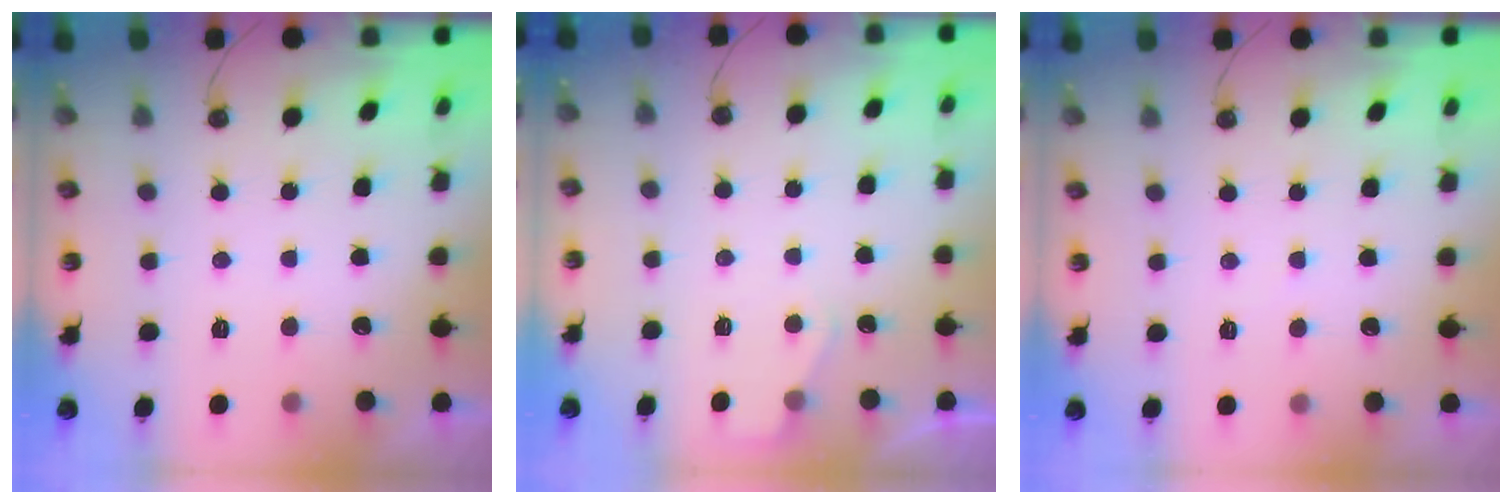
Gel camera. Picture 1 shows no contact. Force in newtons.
{"total": 3.7, "press": 3.7, "slide": 0.5}
{"total": 2.8, "press": 2.7, "slide": 0.4}